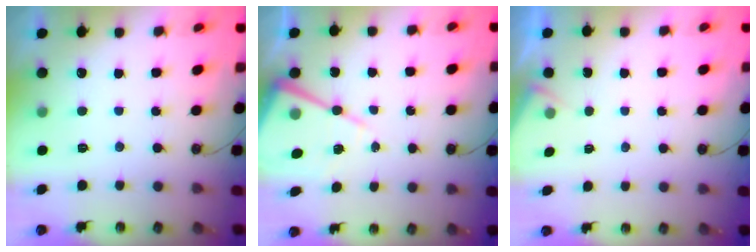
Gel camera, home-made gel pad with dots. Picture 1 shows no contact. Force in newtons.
{"total": 14.2, "press": 14.2, "slide": 1.2}
{"total": 3.6, "press": 3.6, "slide": 0.4}